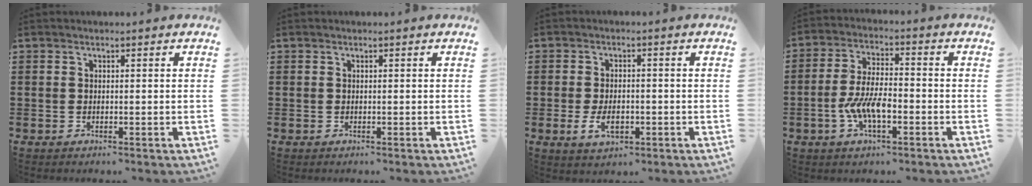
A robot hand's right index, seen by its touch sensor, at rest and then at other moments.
{"total": 0.0}
{"total": 4.2, "force": [-1.1, 2.4, 3.3], "torque": [-0.071, -0.001, -0.023]}
{"total": 7.5, "force": [-2.7, 2.9, 6.3], "torque": [-0.147, -0.007, -0.058]}